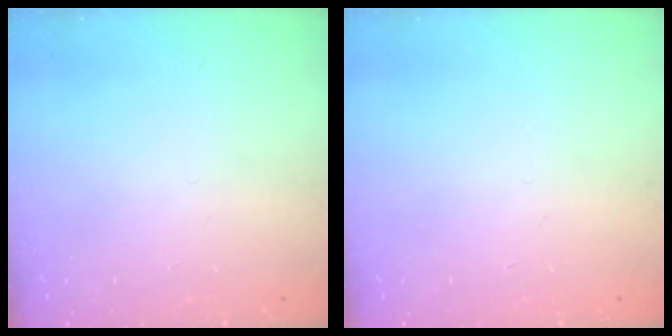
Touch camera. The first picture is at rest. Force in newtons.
{"total": 0.0}